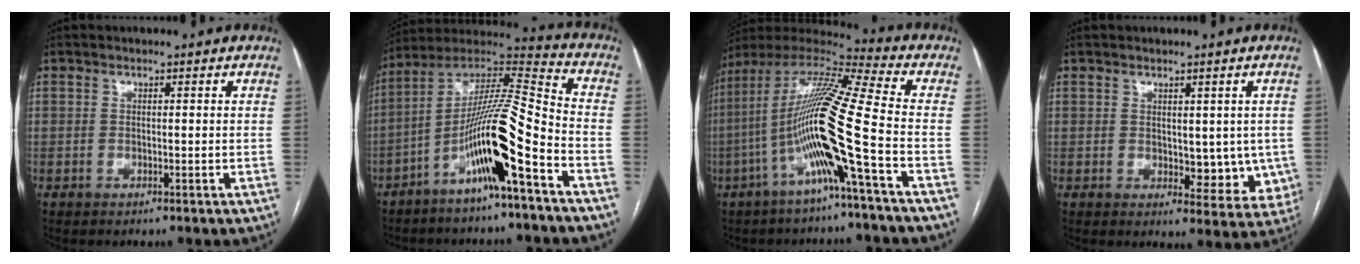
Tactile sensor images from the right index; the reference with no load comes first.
{"total": 15.3, "force": [-7.2, -0.1, 13.5], "torque": [-0.252, 0.005, -0.135]}
{"total": 17.3, "force": [-5.2, -1.3, 16.4], "torque": [-0.319, 0.004, -0.112]}
{"total": 7.2, "force": [0.2, 3.9, 6.0], "torque": [-0.050, -0.013, 0.010]}